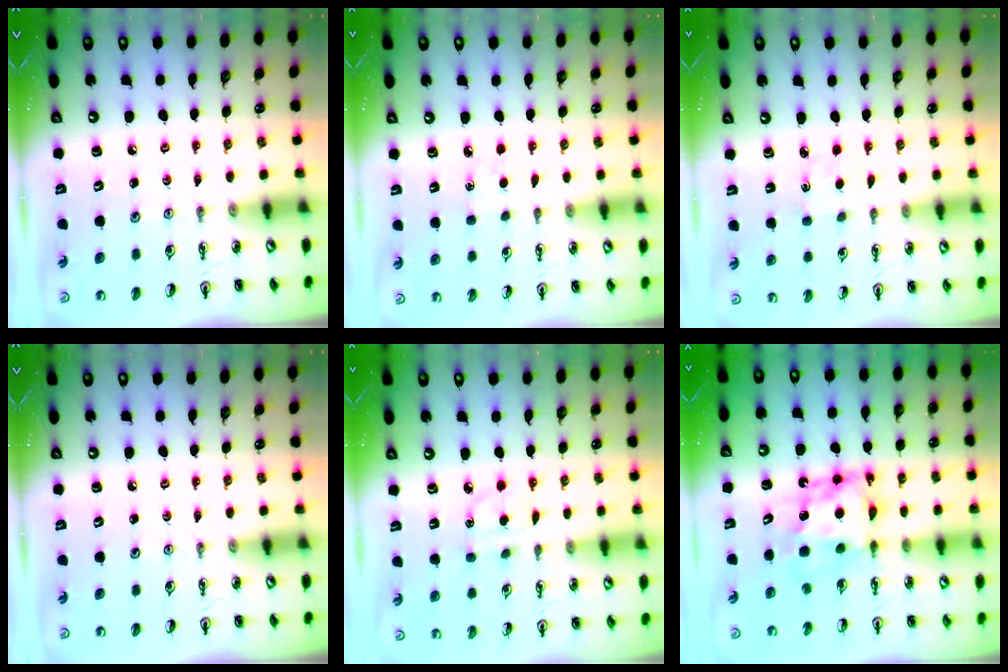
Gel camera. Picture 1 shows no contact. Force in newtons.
{"total": 2.9, "press": 2.9, "slide": 0.4}
{"total": 1.3, "press": 1.3, "slide": 0.3}
{"total": 0.0}
{"total": 4.7, "press": 4.7, "slide": 0.5}
{"total": 7.4, "press": 7.4, "slide": 0.6}